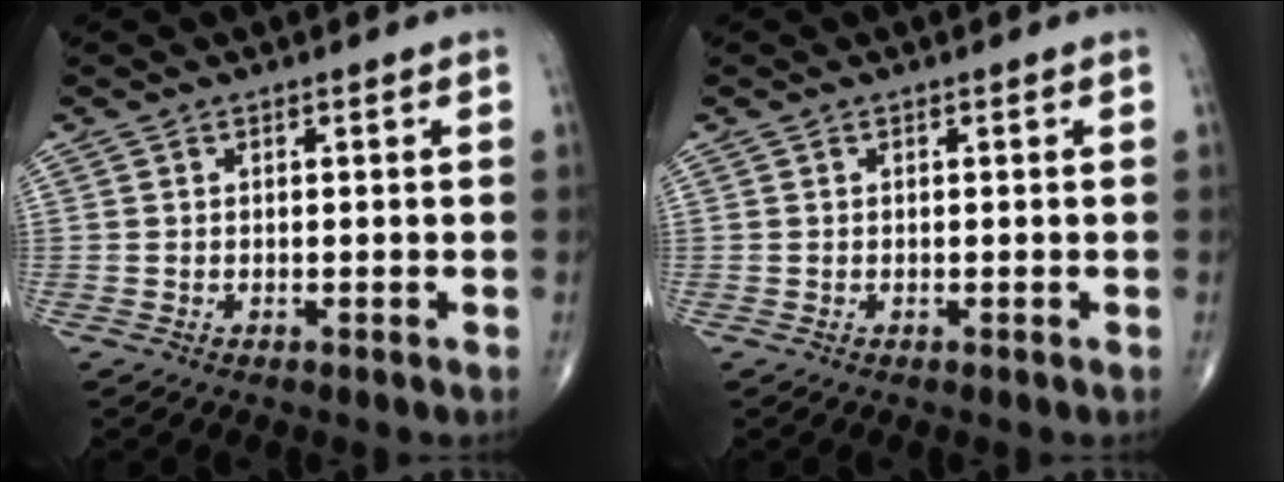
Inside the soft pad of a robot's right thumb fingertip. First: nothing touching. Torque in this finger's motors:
{"motor_torque": [0.00, 0.00, 0.00, 0.00, 0.00]}